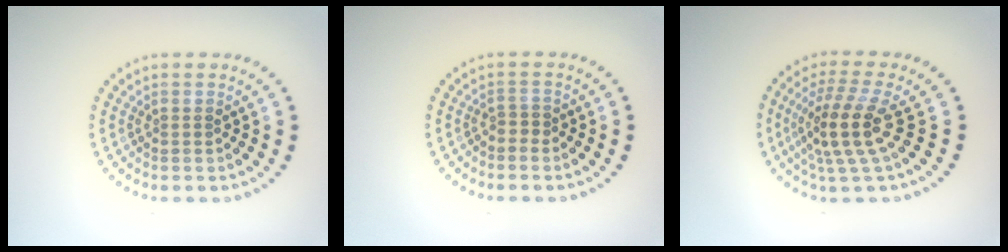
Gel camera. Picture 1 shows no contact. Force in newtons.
{"total": 0.8, "press": 0.4, "slide": 0.7}
{"total": 4.6, "press": 3.8, "slide": 2.5}